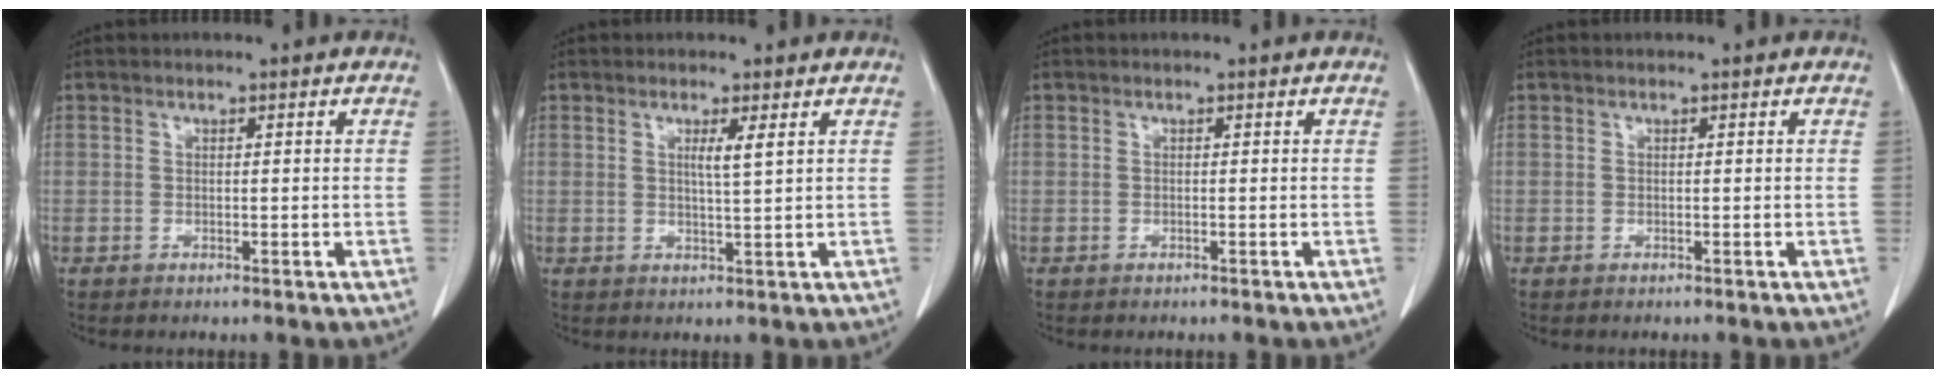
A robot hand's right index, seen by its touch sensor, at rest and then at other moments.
{"total": 2.4, "force": [0.9, -0.3, 2.2], "torque": [-0.042, -0.004, 0.017]}
{"total": 0.0}
{"total": 0.0}